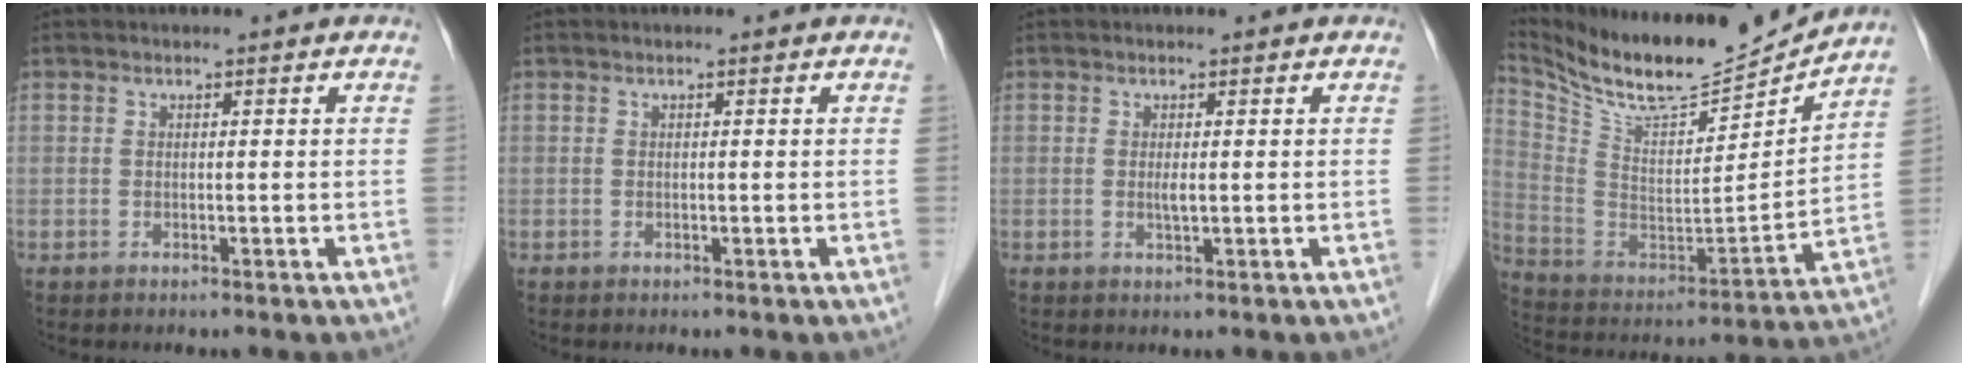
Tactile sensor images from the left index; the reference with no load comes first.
{"total": 0.0}
{"total": 1.1, "force": [0.1, 0.1, 1.1], "torque": [-0.025, -0.003, 0.002]}
{"total": 17.2, "force": [16.4, 1.6, 5.0], "torque": [-0.118, -0.031, 0.285]}